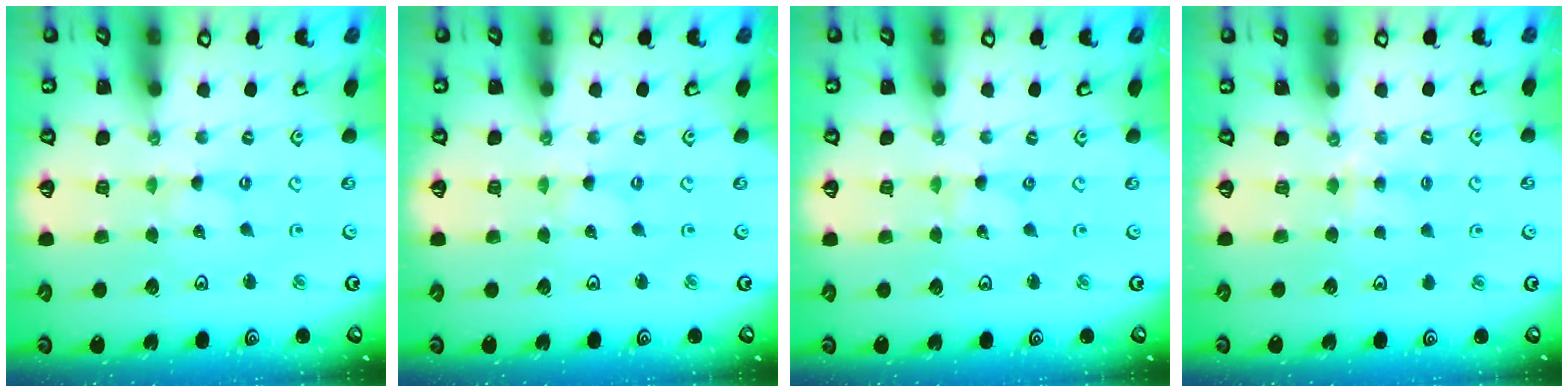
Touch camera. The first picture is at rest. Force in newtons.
{"total": 0.0}
{"total": 0.0}
{"total": 4.0, "press": 4.0, "slide": 0.7}